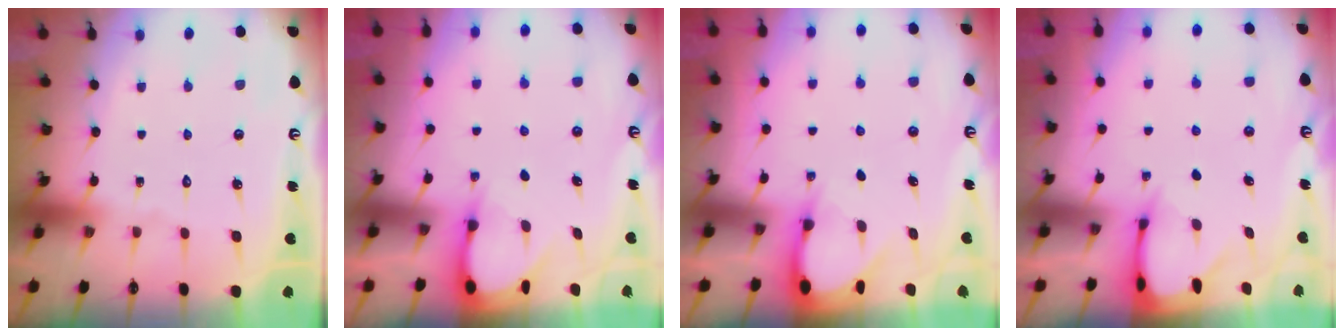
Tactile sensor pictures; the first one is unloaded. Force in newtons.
{"total": 3.1, "press": 3.1, "slide": 0.4}
{"total": 2.9, "press": 2.9, "slide": 0.3}
{"total": 2.3, "press": 2.3, "slide": 0.3}